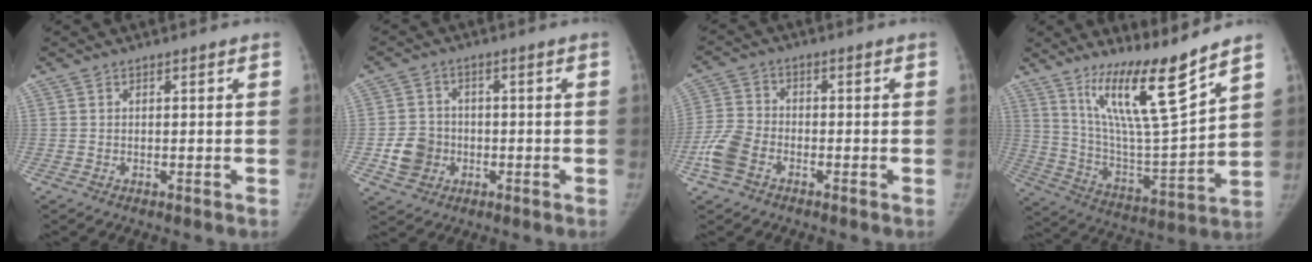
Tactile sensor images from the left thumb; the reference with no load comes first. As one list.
[{"total": 6.5, "force": [-1.6, 5.8, 2.5], "torque": [-0.024, 0.014, -0.027]}, {"total": 7.0, "force": [-3.4, 4.5, 4.2], "torque": [-0.096, 0.013, -0.072]}, {"total": 17.5, "force": [12.0, 1.7, 12.6], "torque": [-0.197, -0.083, 0.222]}]